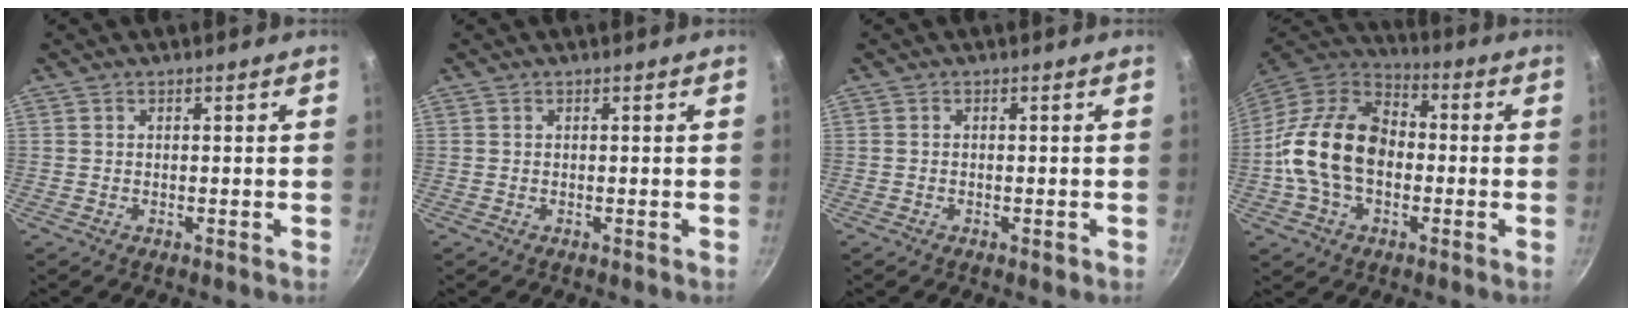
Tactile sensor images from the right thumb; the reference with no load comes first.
{"total": 0.0}
{"total": 1.0, "force": [-0.5, 0.4, 0.8], "torque": [-0.014, 0.003, -0.009]}
{"total": 18.1, "force": [-1.7, 12.4, 13.1], "torque": [-0.210, 0.037, -0.046]}